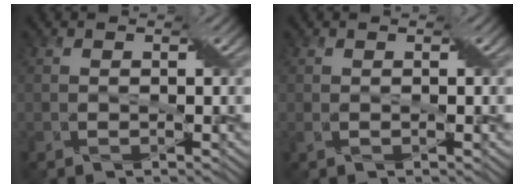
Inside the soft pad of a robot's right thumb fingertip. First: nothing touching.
{"total": 1.1, "force": [0.0, 0.2, 1.1], "torque": [-0.021, 0.001, 0.002]}